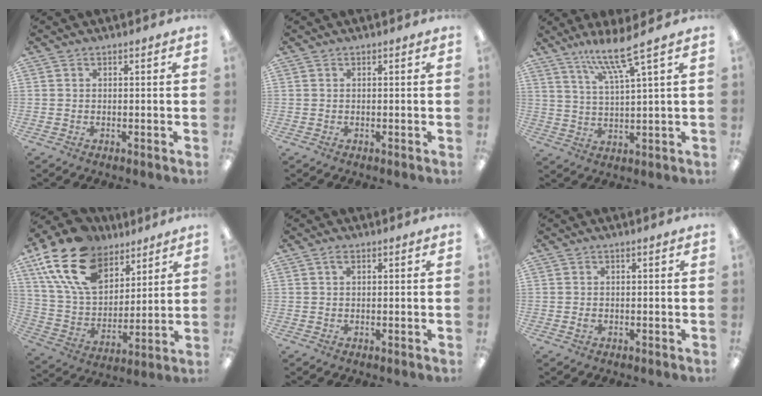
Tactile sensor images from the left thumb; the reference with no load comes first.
{"total": 0.0}
{"total": 9.6, "force": [7.1, 0.5, 6.4], "torque": [-0.134, -0.027, 0.123]}
{"total": 20.3, "force": [12.2, 12.4, 10.5], "torque": [-0.223, -0.048, 0.225]}
{"total": 1.3, "force": [0.9, 0.5, 0.6], "torque": [-0.008, 0.001, 0.014]}
{"total": 1.1, "force": [-0.1, 0.5, 1.0], "torque": [-0.027, -0.003, -0.005]}